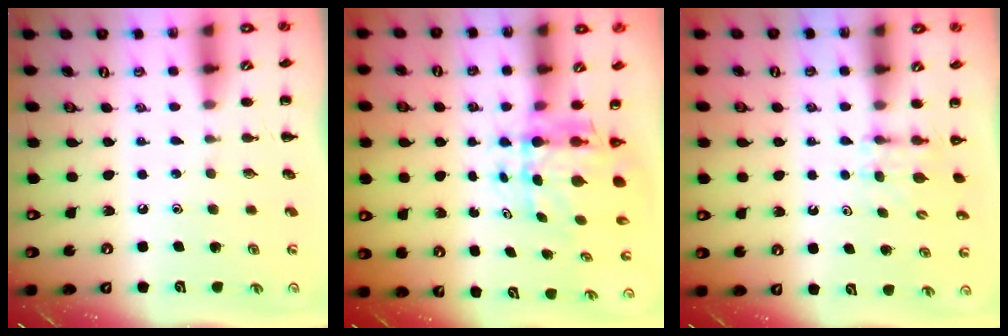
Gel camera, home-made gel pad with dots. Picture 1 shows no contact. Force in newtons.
{"total": 6.4, "press": 6.1, "slide": 2.0}
{"total": 3.4, "press": 3.1, "slide": 1.4}